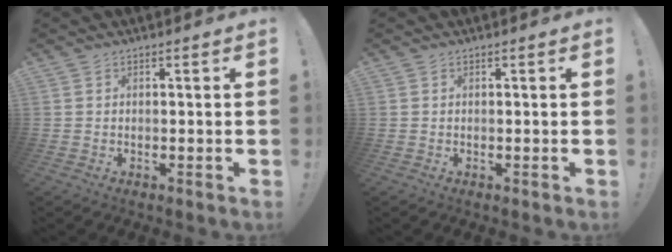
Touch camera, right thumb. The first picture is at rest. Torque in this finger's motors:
{"motor_torque": [0.00, 0.00, -0.03, 0.03, 0.00]}